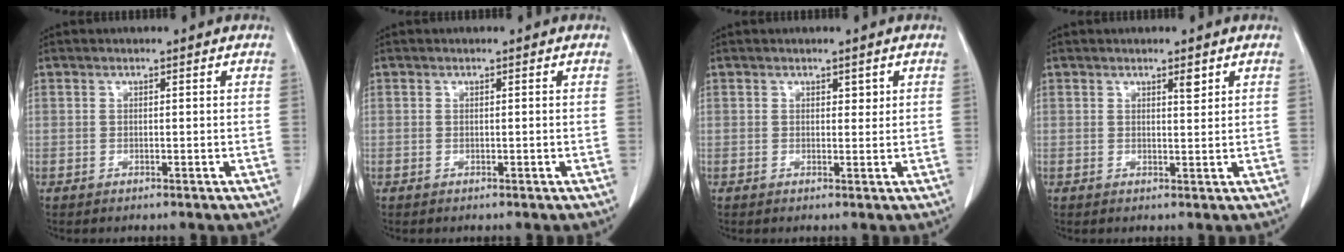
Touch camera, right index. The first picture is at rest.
{"total": 0.0}
{"total": 1.1, "force": [0.6, 0.7, 0.7], "torque": [-0.004, -0.003, 0.007]}
{"total": 1.5, "force": [0.9, 0.3, 1.1], "torque": [-0.018, -0.006, 0.014]}